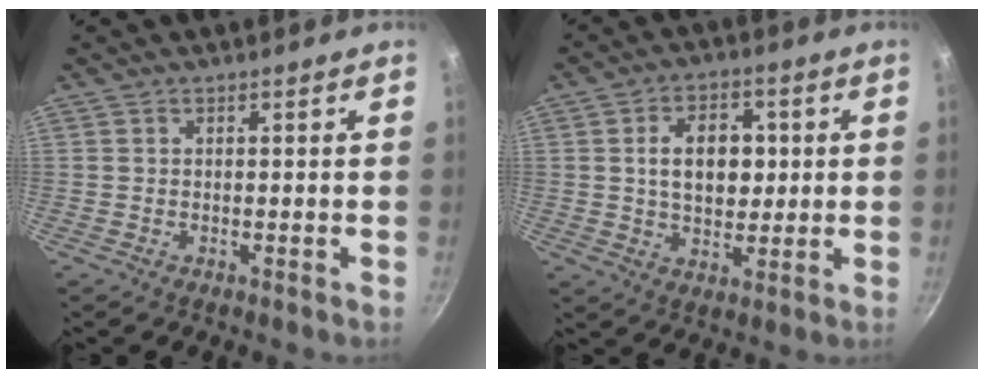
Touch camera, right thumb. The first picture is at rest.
{"total": 10.3, "force": [1.4, 7.0, 7.5], "torque": [-0.091, 0.003, 0.021]}